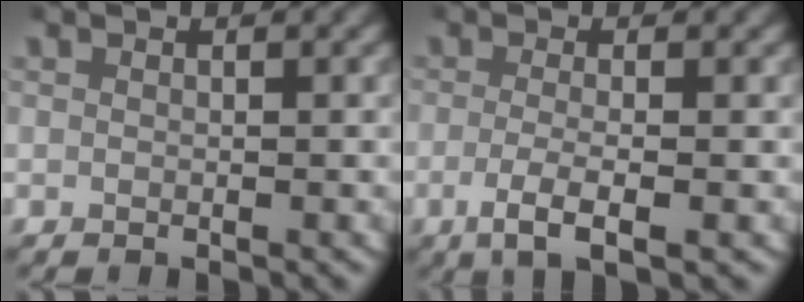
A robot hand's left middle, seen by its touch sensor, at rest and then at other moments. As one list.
[{"total": 3.5, "force": [-1.4, 0.7, 3.1], "torque": [-0.068, -0.014, -0.019]}]